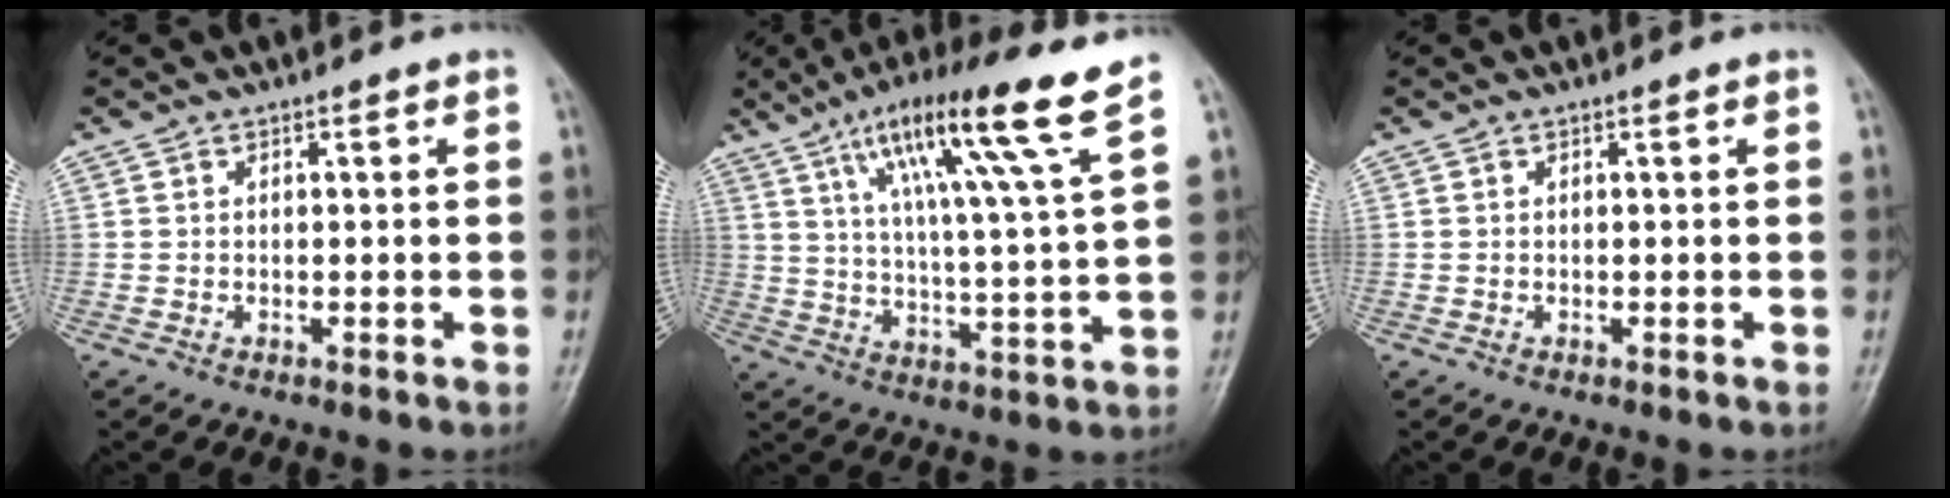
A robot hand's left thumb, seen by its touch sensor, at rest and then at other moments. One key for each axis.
{"total": 16.3, "fx": 9.6, "fy": -0.2, "fz": 13.2, "tx": -0.216, "ty": -0.038, "tz": 0.155}
{"total": 0.0}